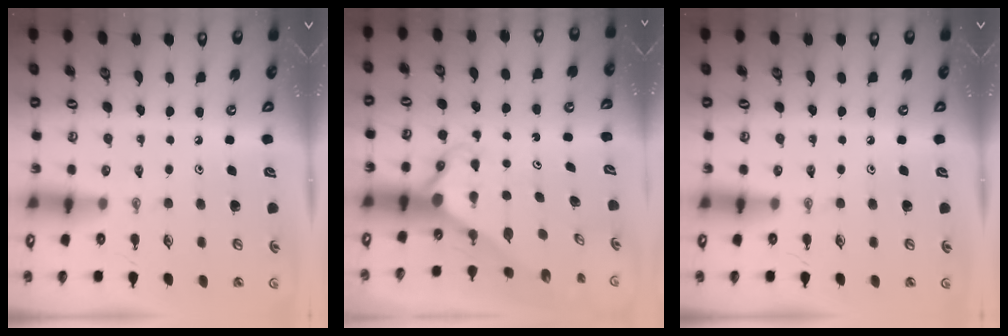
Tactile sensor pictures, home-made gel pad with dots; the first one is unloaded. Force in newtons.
{"total": 2.9, "press": 2.9, "slide": 0.2}
{"total": 0.0}